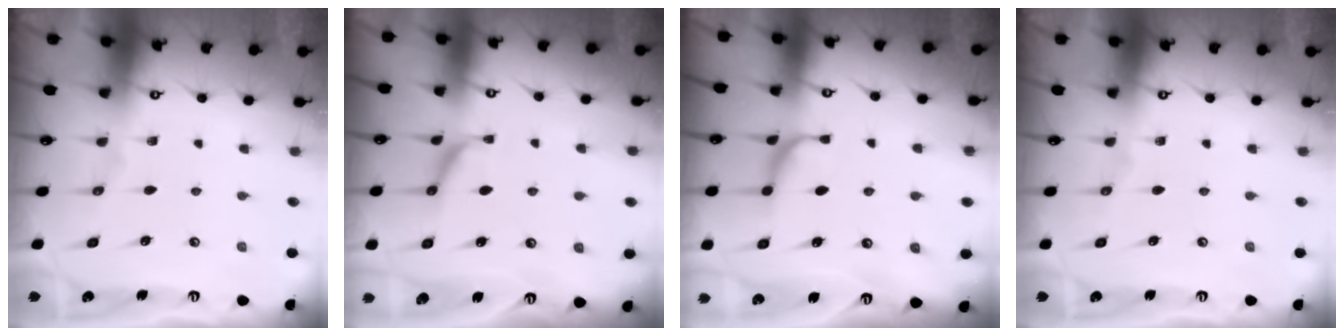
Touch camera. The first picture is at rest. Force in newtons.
{"total": 0.0}
{"total": 1.7, "press": 1.6, "slide": 0.5}
{"total": 0.0}